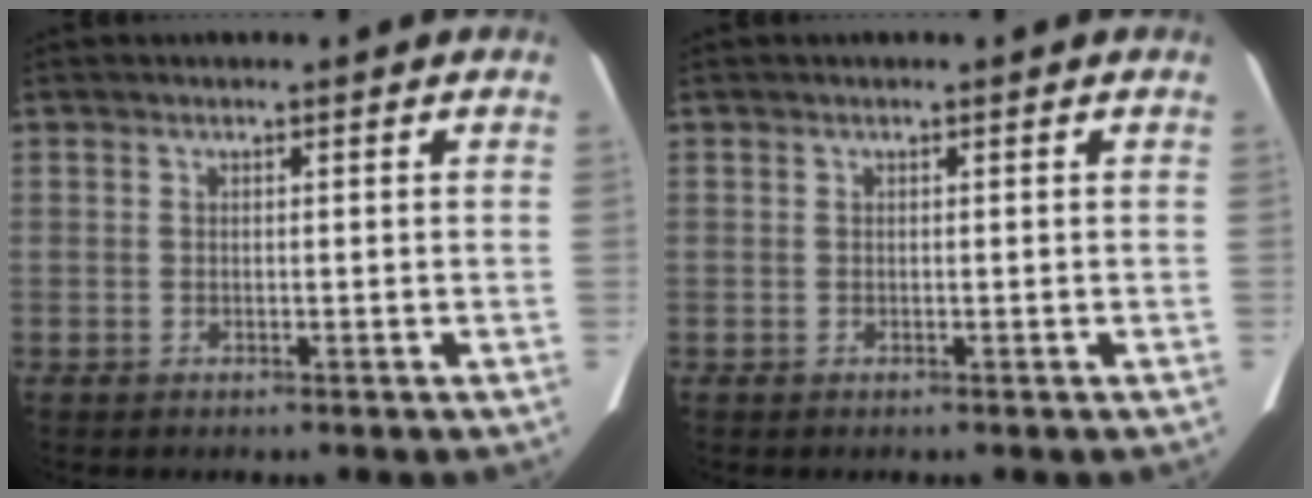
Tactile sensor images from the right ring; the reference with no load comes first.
{"total": 0.0}